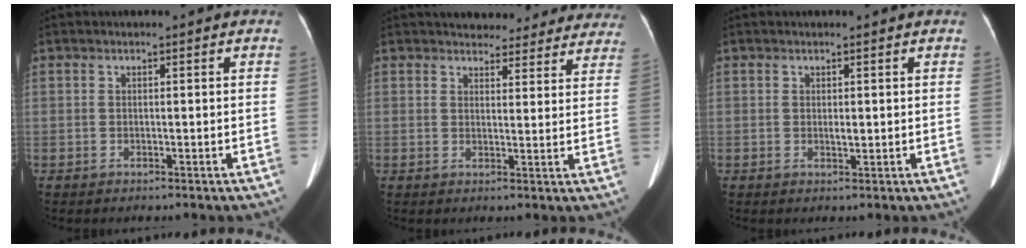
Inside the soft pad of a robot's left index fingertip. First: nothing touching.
{"total": 17.8, "force": [16.3, 5.7, 4.1], "torque": [-0.023, -0.006, 0.175]}
{"total": 1.1, "force": [0.5, 0.4, 0.9], "torque": [-0.014, -0.002, 0.007]}